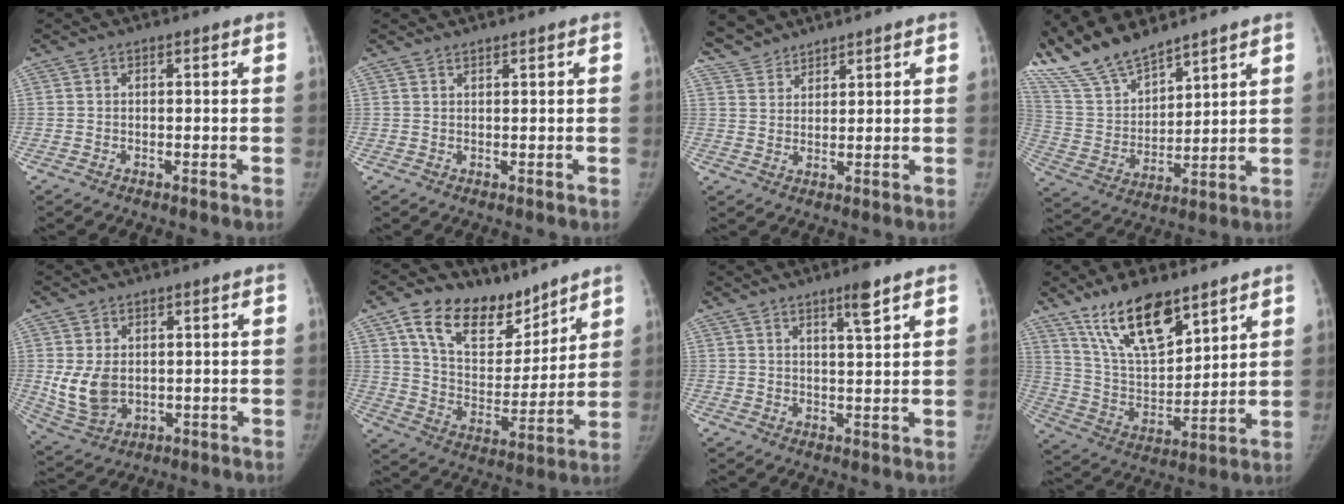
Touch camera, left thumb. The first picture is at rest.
{"total": 0.9, "force": [0.9, 0.0, 0.2], "torque": [-0.001, -0.005, 0.017]}
{"total": 5.0, "force": [4.7, 1.7, 0.3], "torque": [0.004, -0.016, 0.097]}
{"total": 17.2, "force": [14.9, 4.9, 7.0], "torque": [-0.123, -0.051, 0.304]}
{"total": 8.2, "force": [0.6, 5.9, 5.7], "torque": [-0.098, -0.014, 0.030]}
{"total": 17.8, "force": [11.8, 10.0, 8.8], "torque": [-0.103, -0.061, 0.208]}
{"total": 4.7, "force": [3.0, 0.4, 3.5], "torque": [-0.053, -0.021, 0.049]}
{"total": 16.8, "force": [11.5, 6.5, 10.4], "torque": [-0.152, -0.063, 0.224]}